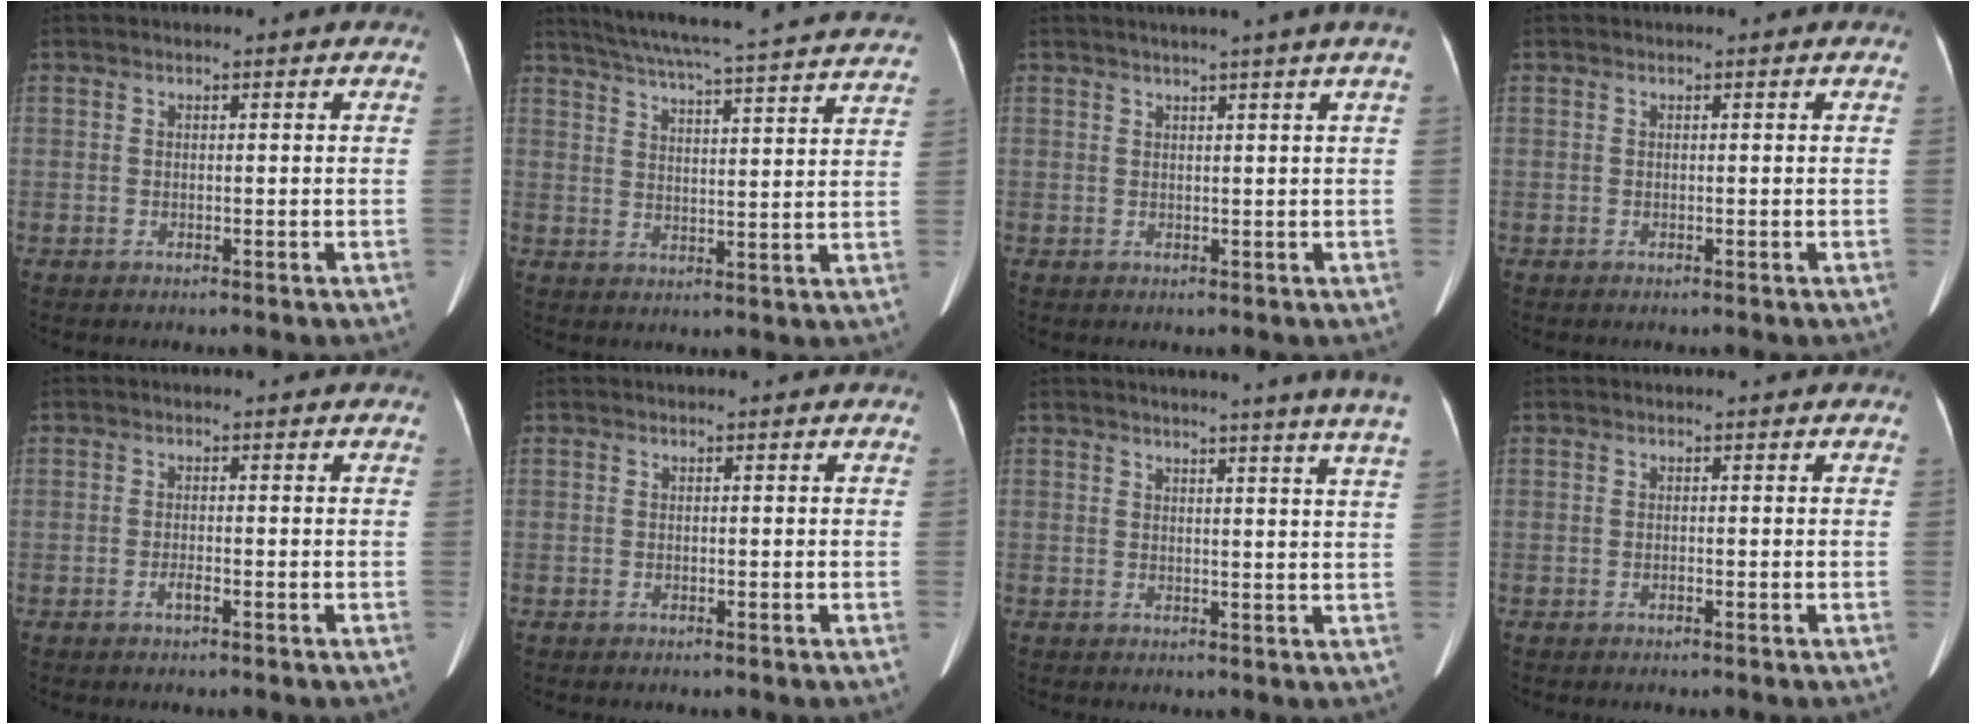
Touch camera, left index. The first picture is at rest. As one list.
[{"total": 26.9, "force": [24.6, 0.9, 10.8], "torque": [-0.182, -0.024, 0.307]}, {"total": 4.0, "force": [3.0, -1.2, 2.4], "torque": [-0.029, 0.009, 0.042]}, {"total": 0.0}, {"total": 1.0, "force": [-0.7, 0.1, 0.7], "torque": [-0.017, -0.003, -0.014]}, {"total": 0.0}, {"total": 12.5, "force": [11.0, -1.5, 5.8], "torque": [-0.075, -0.043, 0.106]}, {"total": 0.0}]